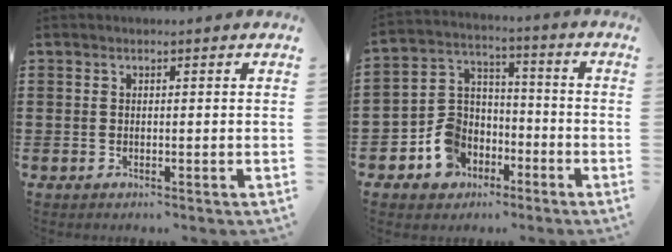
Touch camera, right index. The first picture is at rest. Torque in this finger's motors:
{"motor_torque": [1.60, -0.28, 0.57, 0.10]}